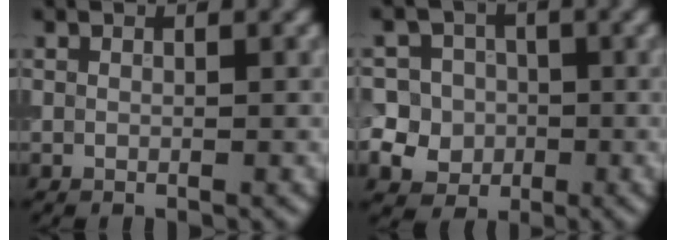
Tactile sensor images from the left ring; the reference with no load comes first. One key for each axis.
{"total": 9.9, "fx": -1.0, "fy": 9.4, "fz": 3.1, "tx": -0.072, "ty": 0.020, "tz": -0.039}